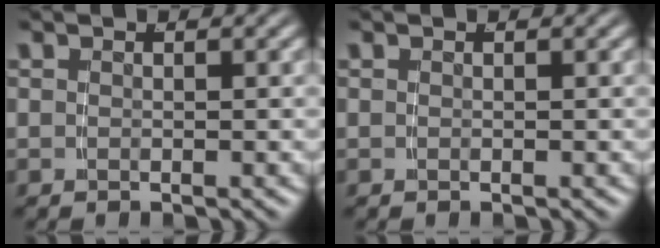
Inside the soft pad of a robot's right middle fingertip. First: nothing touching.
{"total": 0.0}